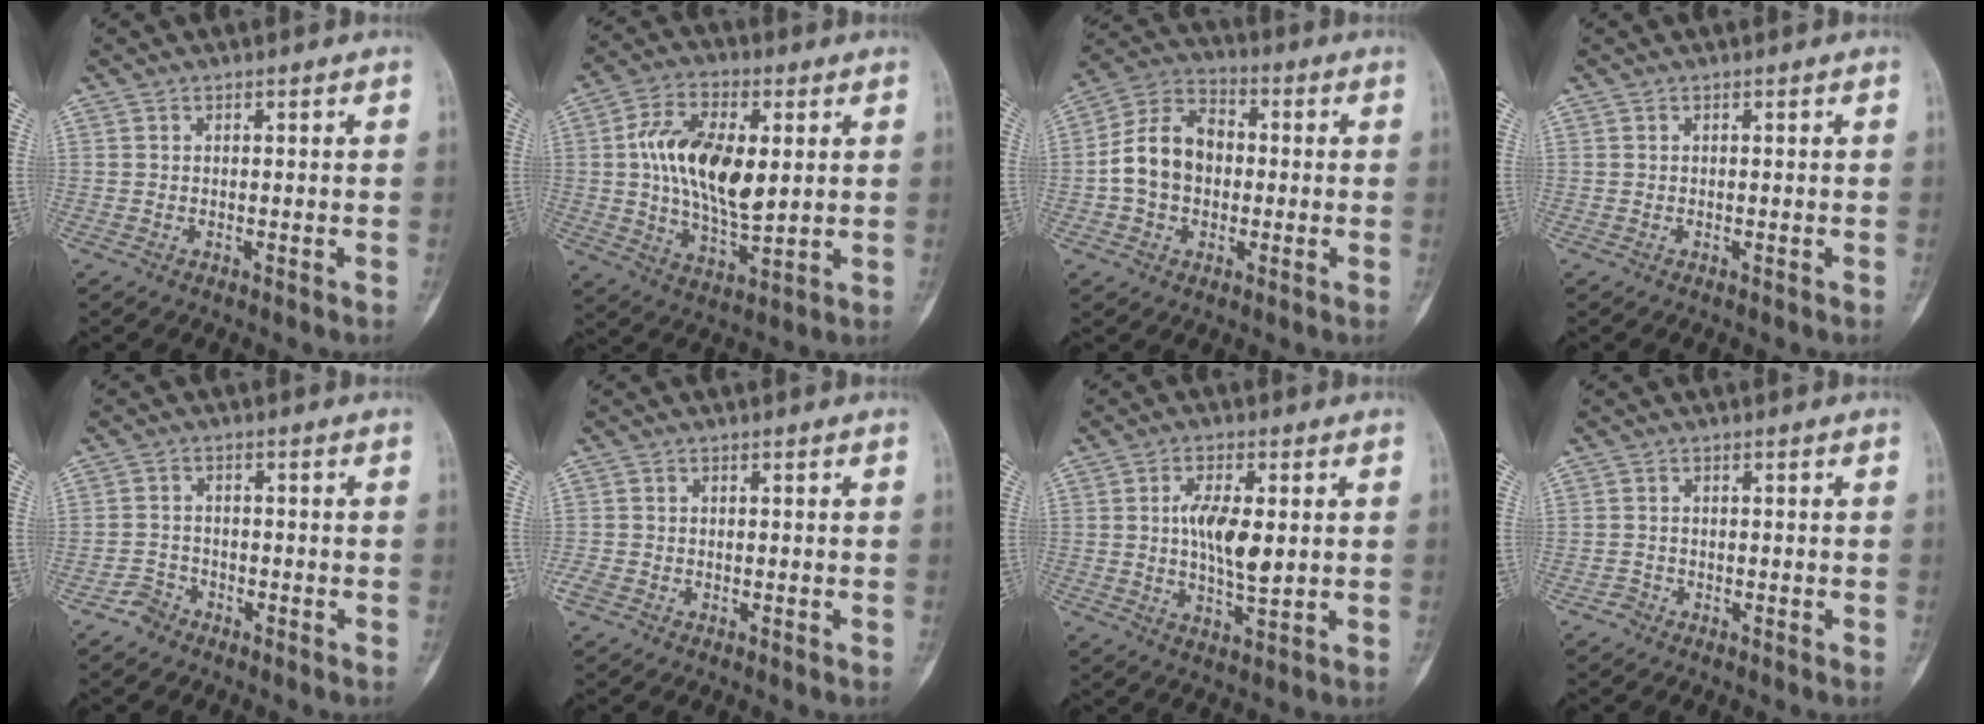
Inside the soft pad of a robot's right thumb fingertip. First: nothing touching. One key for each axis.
{"total": 16.3, "fx": 2.4, "fy": 8.1, "fz": 13.9, "tx": -0.240, "ty": -0.009, "tz": 0.044}
{"total": 12.1, "fx": -0.6, "fy": 9.1, "fz": 7.9, "tx": -0.126, "ty": 0.037, "tz": -0.021}
{"total": 0.0}
{"total": 2.8, "fx": -2.2, "fy": 1.8, "fz": 0.1, "tx": 0.002, "ty": 0.015, "tz": -0.046}
{"total": 2.4, "fx": -1.1, "fy": 1.8, "fz": 1.1, "tx": -0.022, "ty": 0.004, "tz": -0.026}
{"total": 8.9, "fx": 1.0, "fy": 3.5, "fz": 8.1, "tx": -0.143, "ty": -0.012, "tz": 0.016}
{"total": 1.2, "fx": -0.9, "fy": 0.8, "fz": -0.1, "tx": 0.006, "ty": 0.004, "tz": -0.024}